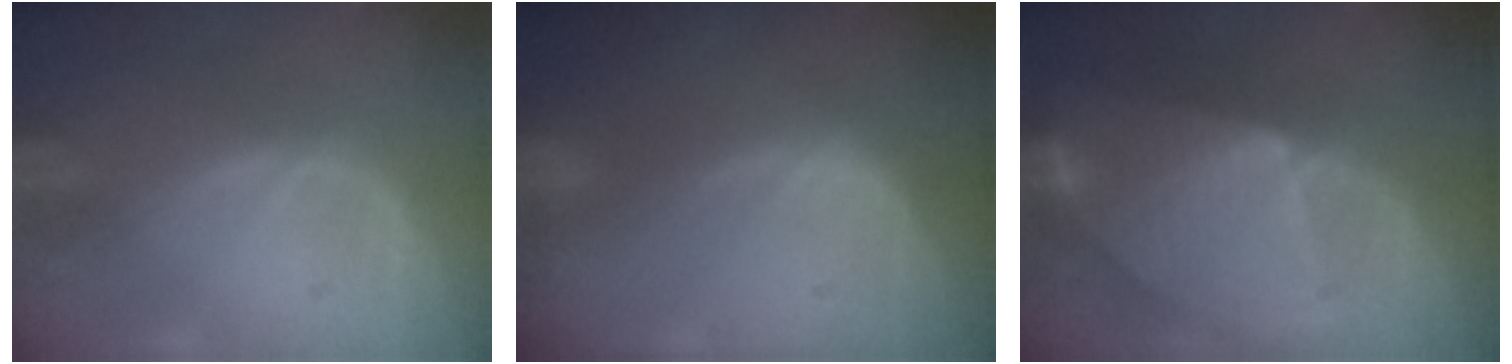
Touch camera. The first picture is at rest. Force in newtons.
{"total": 0.5, "press": 0.3, "slide": 0.4}
{"total": 9.8, "press": 9.7, "slide": 0.7}